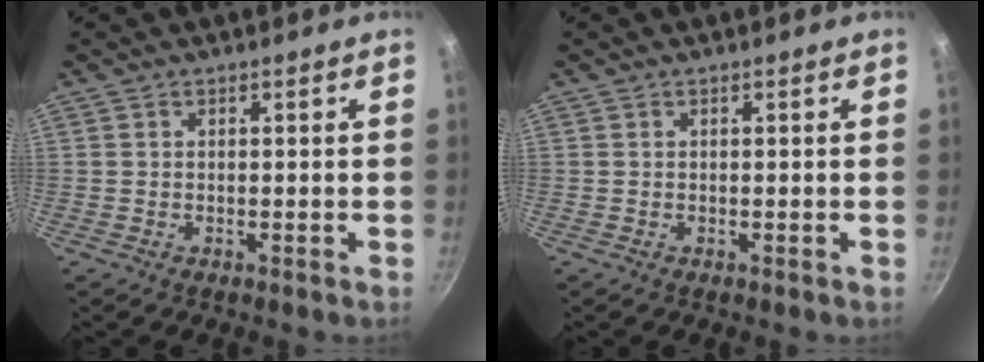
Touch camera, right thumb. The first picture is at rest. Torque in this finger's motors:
{"motor_torque": [0.00, 0.00, -0.24, 0.24, 0.00]}